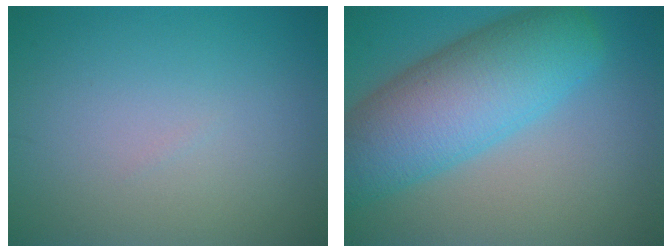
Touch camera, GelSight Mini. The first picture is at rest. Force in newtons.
{"total": 10.1, "press": 10.1, "slide": 0.4}